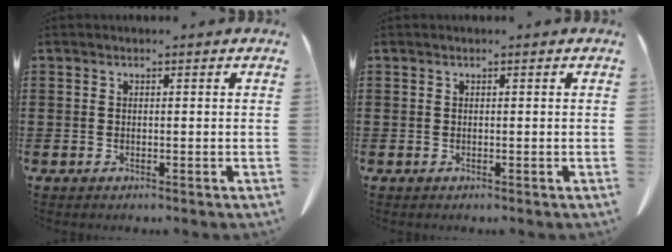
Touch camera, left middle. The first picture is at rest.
{"total": 0.0}